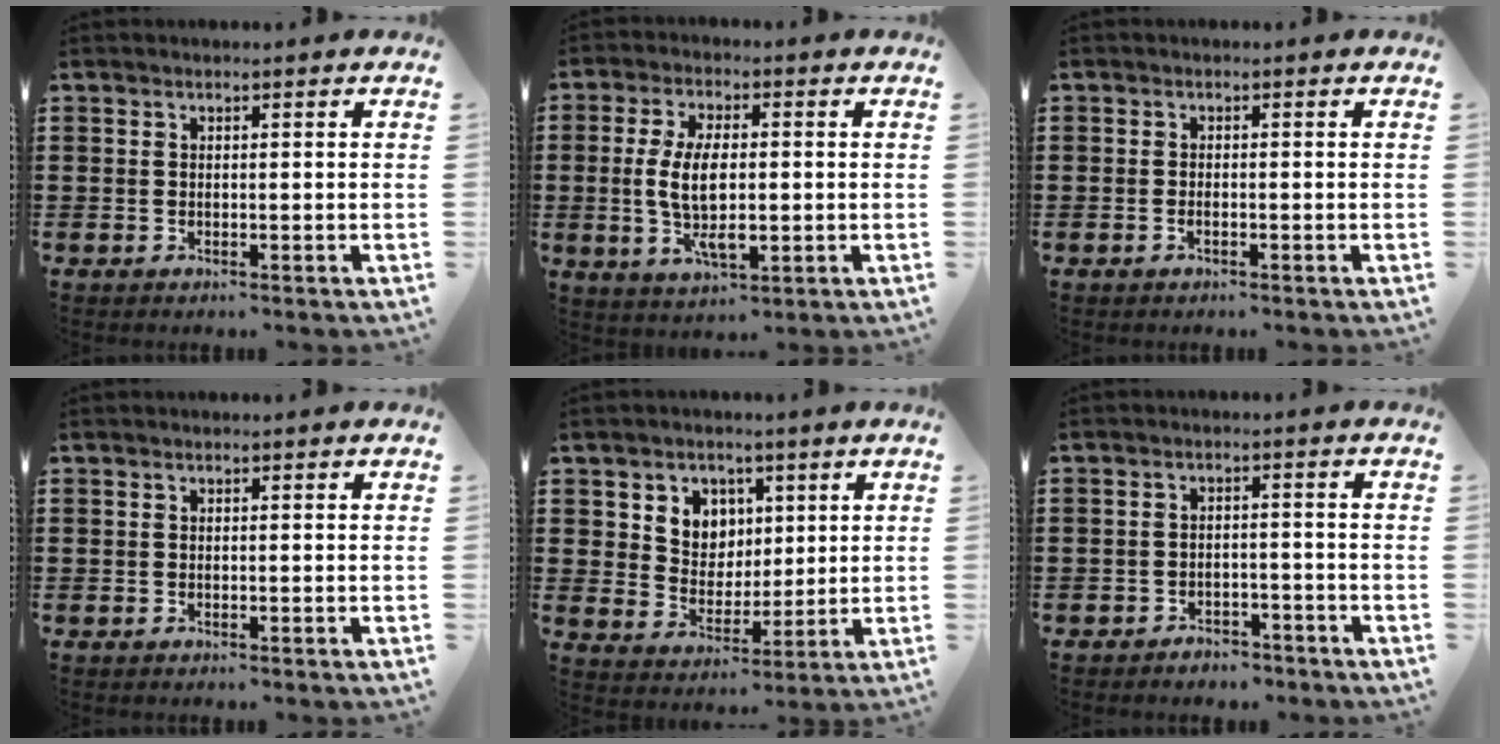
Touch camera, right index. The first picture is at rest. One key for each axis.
{"total": 9.1, "fx": -0.3, "fy": 3.9, "fz": 8.2, "tx": -0.174, "ty": 0.000, "tz": -0.009}
{"total": 0.8, "fx": -0.4, "fy": 0.1, "fz": 0.7, "tx": -0.015, "ty": -0.008, "tz": -0.005}
{"total": 0.0}
{"total": 5.5, "fx": 2.5, "fy": 4.9, "fz": 0.7, "tx": -0.037, "ty": 0.005, "tz": 0.042}
{"total": 2.5, "fx": -2.4, "fy": 0.6, "fz": 0.1, "tx": -0.009, "ty": 0.002, "tz": -0.052}